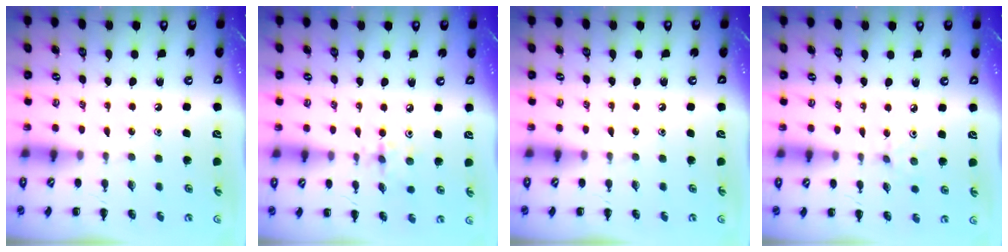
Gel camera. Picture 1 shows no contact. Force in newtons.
{"total": 2.7, "press": 2.7, "slide": 0.5}
{"total": 0.0}
{"total": 2.5, "press": 2.4, "slide": 0.9}